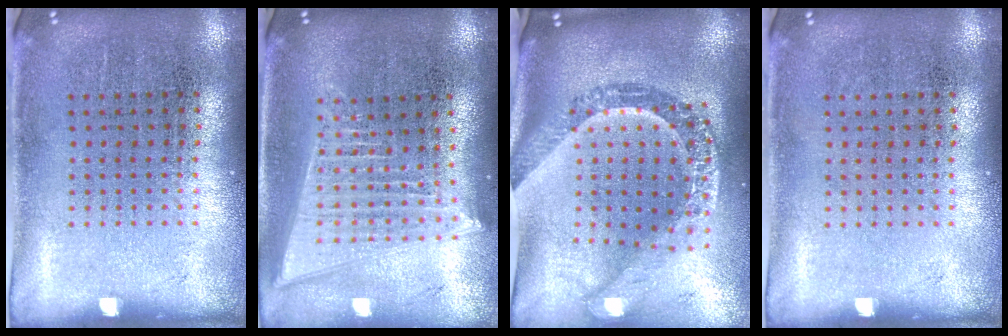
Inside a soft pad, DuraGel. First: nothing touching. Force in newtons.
{"total": 2.1, "press": 1.8, "slide": 1.1}
{"total": 3.1, "press": 2.3, "slide": 2.0}
{"total": 0.0}